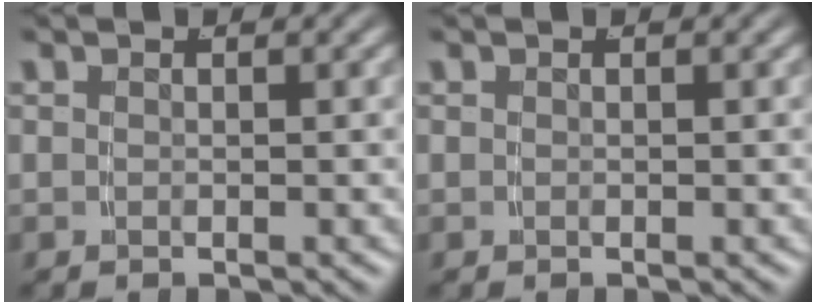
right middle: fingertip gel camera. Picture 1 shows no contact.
{"total": 0.0}